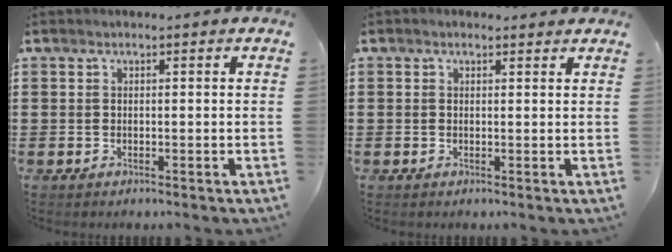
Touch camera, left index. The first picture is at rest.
{"total": 0.9, "force": [0.6, 0.7, 0.1], "torque": [-0.005, 0.003, 0.012]}